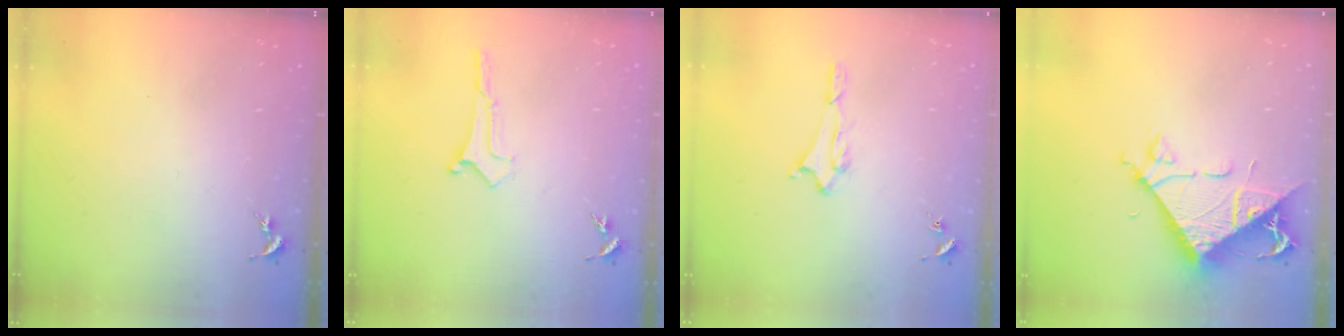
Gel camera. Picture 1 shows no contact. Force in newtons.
{"total": 0.0}
{"total": 1.6, "press": 1.6, "slide": 0.2}
{"total": 8.2, "press": 8.2, "slide": 0.7}